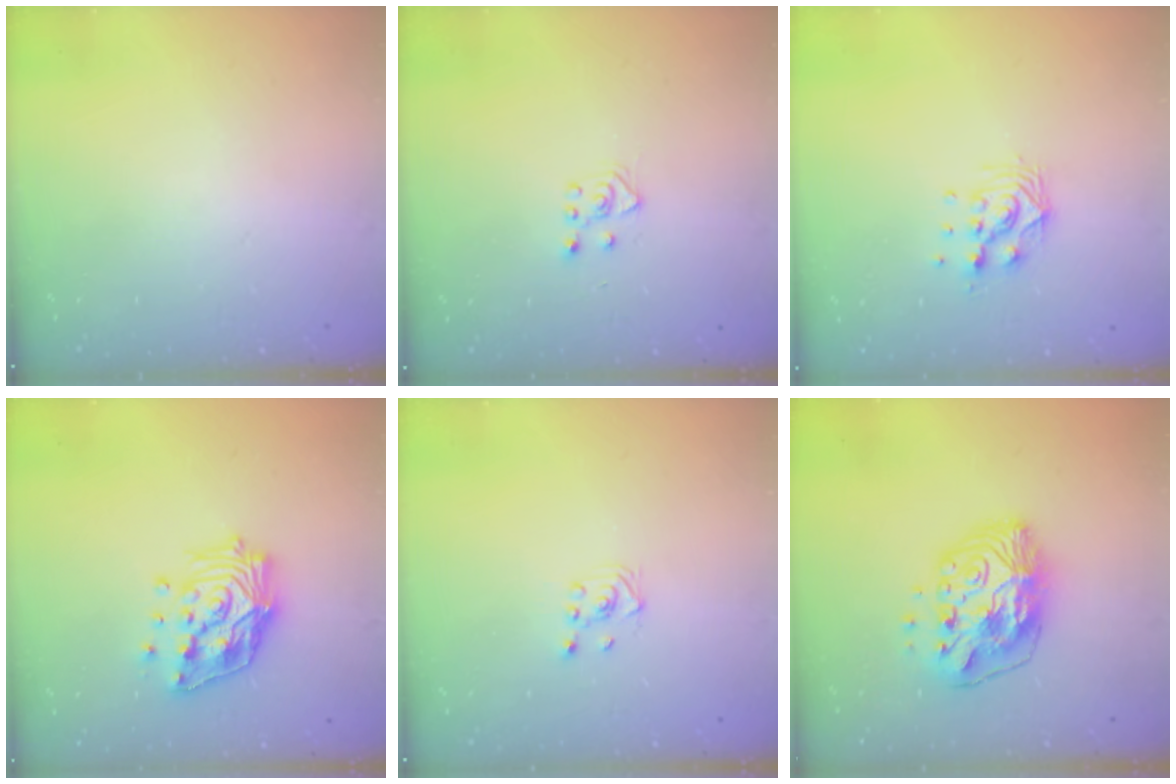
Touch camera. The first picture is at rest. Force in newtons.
{"total": 4.9, "press": 4.8, "slide": 0.8}
{"total": 9.2, "press": 9.2, "slide": 0.7}
{"total": 16.6, "press": 16.4, "slide": 2.7}
{"total": 2.3, "press": 2.2, "slide": 0.8}
{"total": 13.7, "press": 13.7, "slide": 1.0}